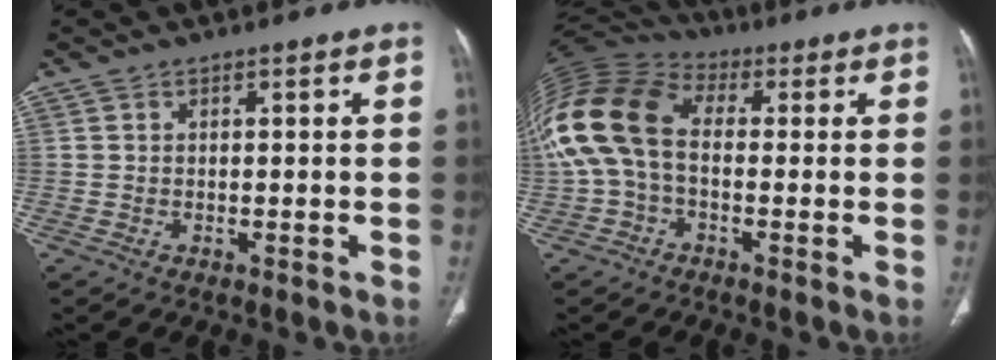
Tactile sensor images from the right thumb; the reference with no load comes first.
{"total": 16.4, "force": [0.1, 10.6, 12.5], "torque": [-0.273, 0.039, -0.007]}